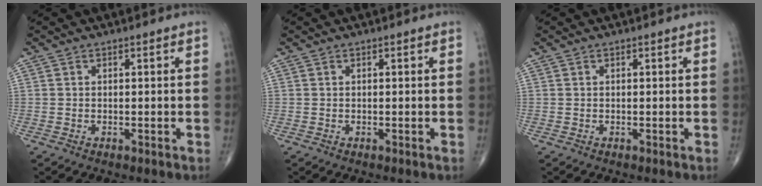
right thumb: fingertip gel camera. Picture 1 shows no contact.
{"total": 0.0}
{"total": 0.0}